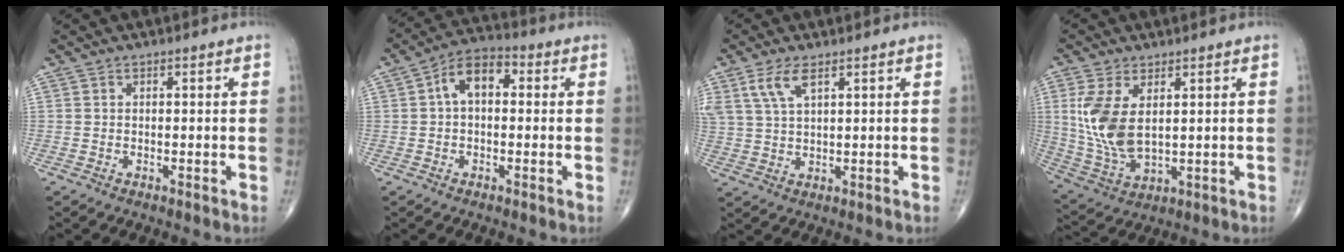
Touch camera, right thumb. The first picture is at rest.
{"total": 7.8, "force": [0.9, 4.8, 6.0], "torque": [-0.090, 0.027, 0.004]}
{"total": 5.9, "force": [3.1, 2.3, 4.4], "torque": [-0.097, -0.003, 0.070]}
{"total": 11.5, "force": [2.4, 6.1, 9.5], "torque": [-0.201, -0.014, 0.063]}